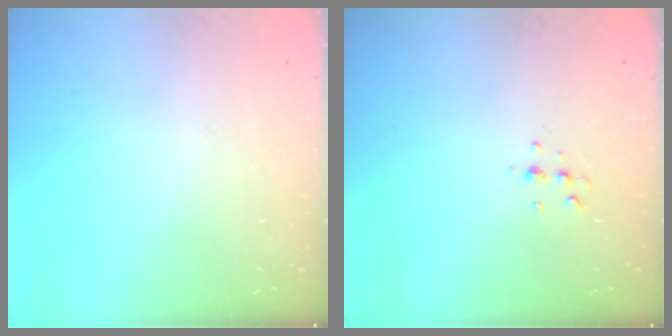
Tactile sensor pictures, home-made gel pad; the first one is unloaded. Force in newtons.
{"total": 4.7, "press": 4.6, "slide": 0.6}